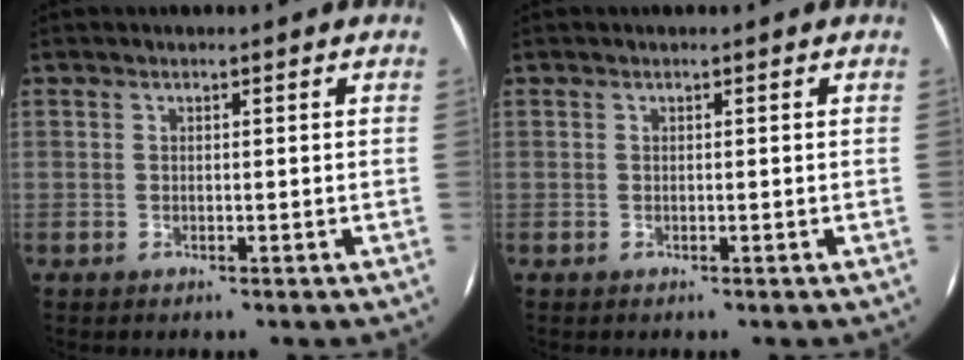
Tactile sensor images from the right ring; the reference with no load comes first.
{"total": 0.0}